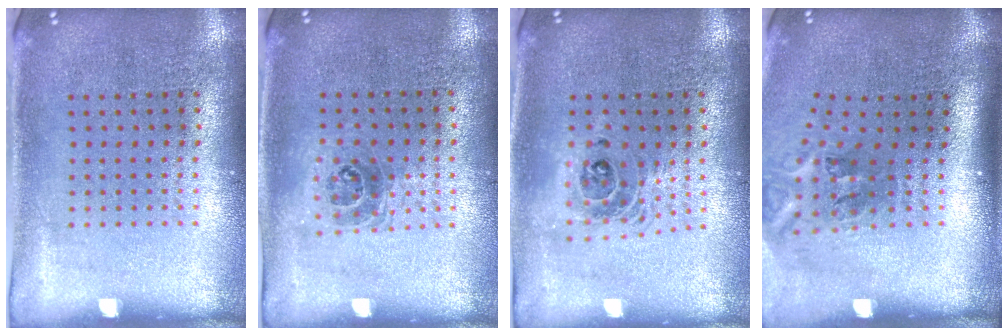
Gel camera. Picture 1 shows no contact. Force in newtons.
{"total": 1.1, "press": 0.9, "slide": 0.6}
{"total": 1.4, "press": 1.2, "slide": 0.8}
{"total": 2.3, "press": 1.4, "slide": 1.9}